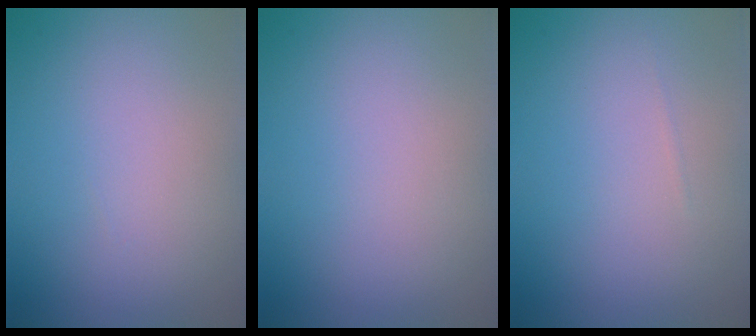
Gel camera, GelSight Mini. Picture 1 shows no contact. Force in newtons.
{"total": 0.0}
{"total": 0.0}